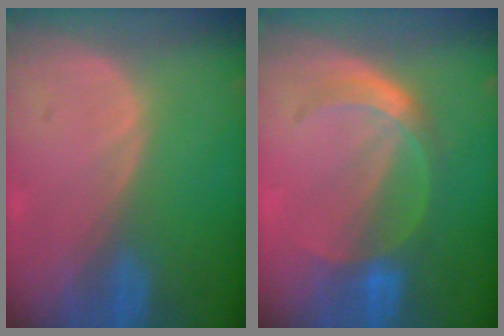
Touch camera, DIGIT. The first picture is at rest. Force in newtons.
{"total": 5.1, "press": 5.0, "slide": 0.8}